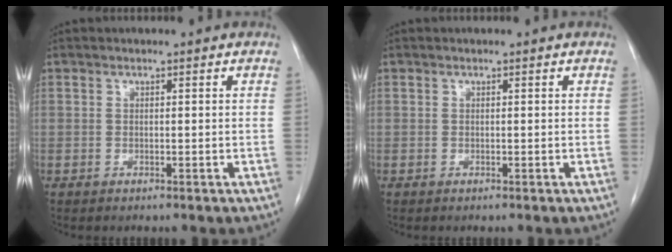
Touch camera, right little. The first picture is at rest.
{"total": 0.0}